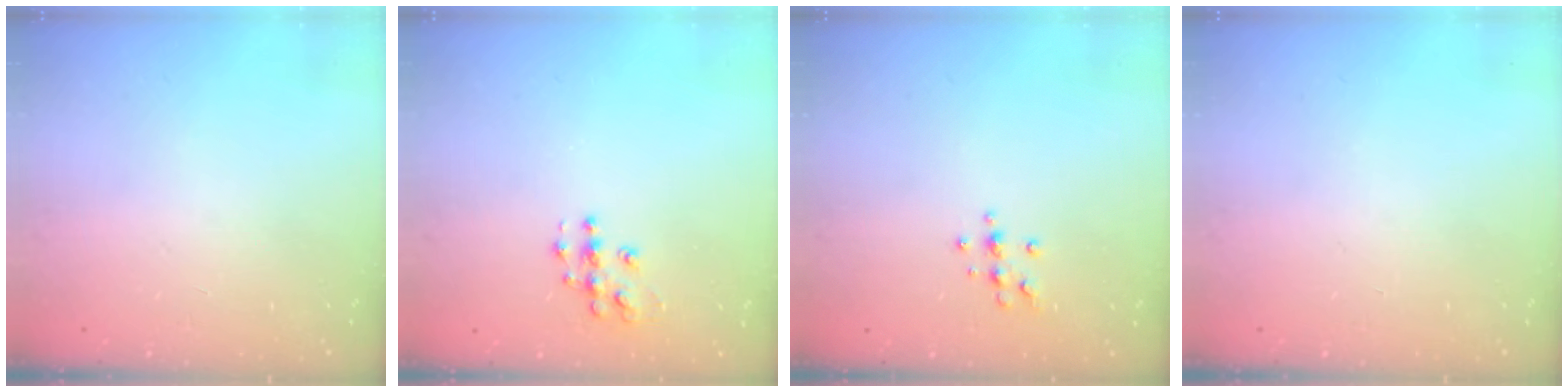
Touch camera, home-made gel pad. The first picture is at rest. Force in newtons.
{"total": 7.1, "press": 7.1, "slide": 0.3}
{"total": 7.5, "press": 7.4, "slide": 1.3}
{"total": 0.0}